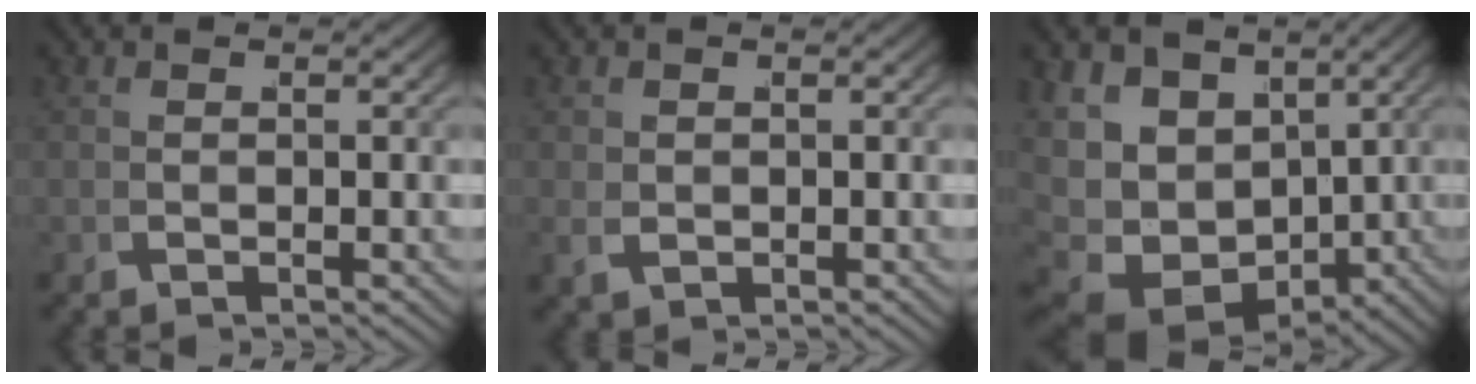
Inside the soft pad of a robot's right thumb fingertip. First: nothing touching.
{"total": 1.3, "force": [0.1, 1.1, 0.7], "torque": [-0.017, -0.006, 0.011]}
{"total": 12.5, "force": [-1.1, 9.5, 8.1], "torque": [-0.192, -0.065, 0.010]}